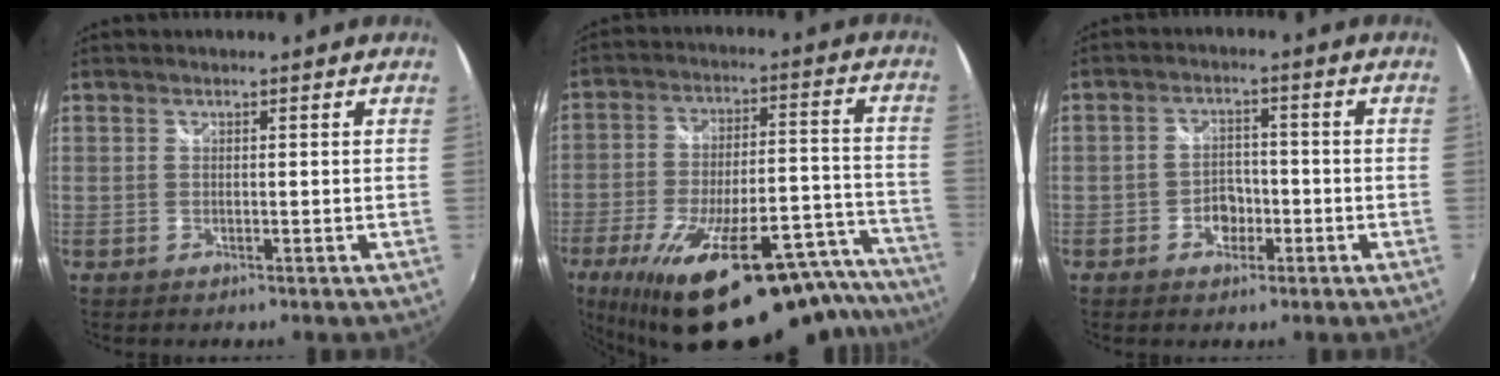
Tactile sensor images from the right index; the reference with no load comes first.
{"total": 33.3, "force": [-25.8, 9.7, 18.7], "torque": [-0.278, -0.016, -0.356]}
{"total": 4.4, "force": [-1.9, 3.3, 2.2], "torque": [-0.043, 0.008, -0.025]}